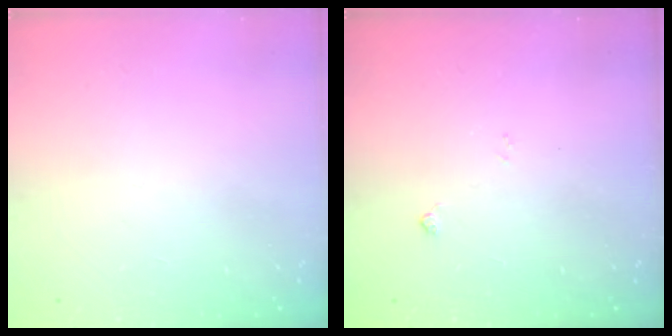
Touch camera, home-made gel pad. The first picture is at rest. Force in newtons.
{"total": 3.8, "press": 3.7, "slide": 0.7}